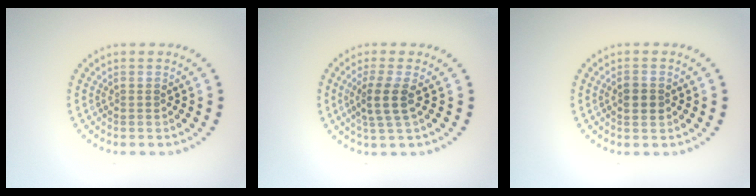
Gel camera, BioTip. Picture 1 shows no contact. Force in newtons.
{"total": 2.7, "press": 2.2, "slide": 1.6}
{"total": 1.6, "press": 1.6, "slide": 0.2}